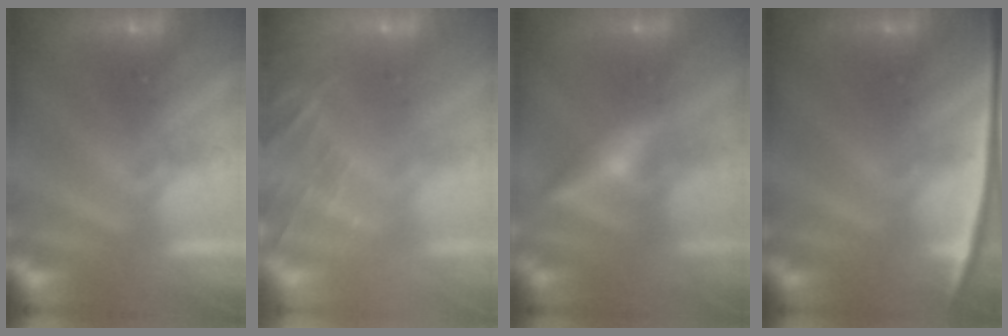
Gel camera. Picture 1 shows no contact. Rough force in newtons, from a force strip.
{"total": 5.9}
{"total": 2.4}
{"total": 2.4}